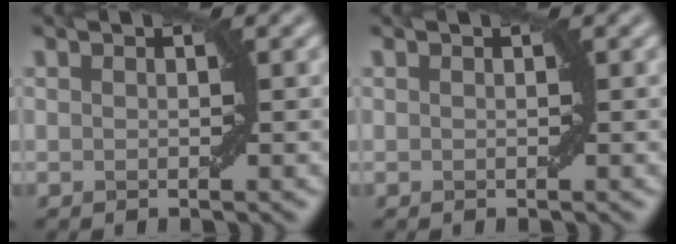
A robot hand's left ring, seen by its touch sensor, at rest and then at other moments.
{"total": 0.0}